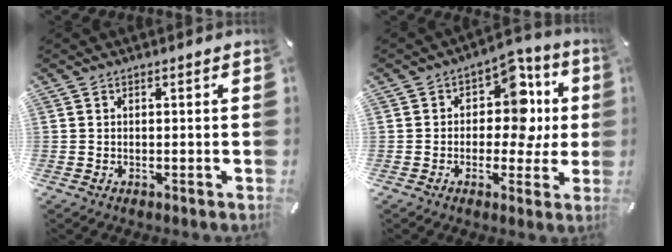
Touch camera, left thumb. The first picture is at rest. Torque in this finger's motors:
{"motor_torque": [1.45, 1.61, 0.62, -0.41, 0.03]}